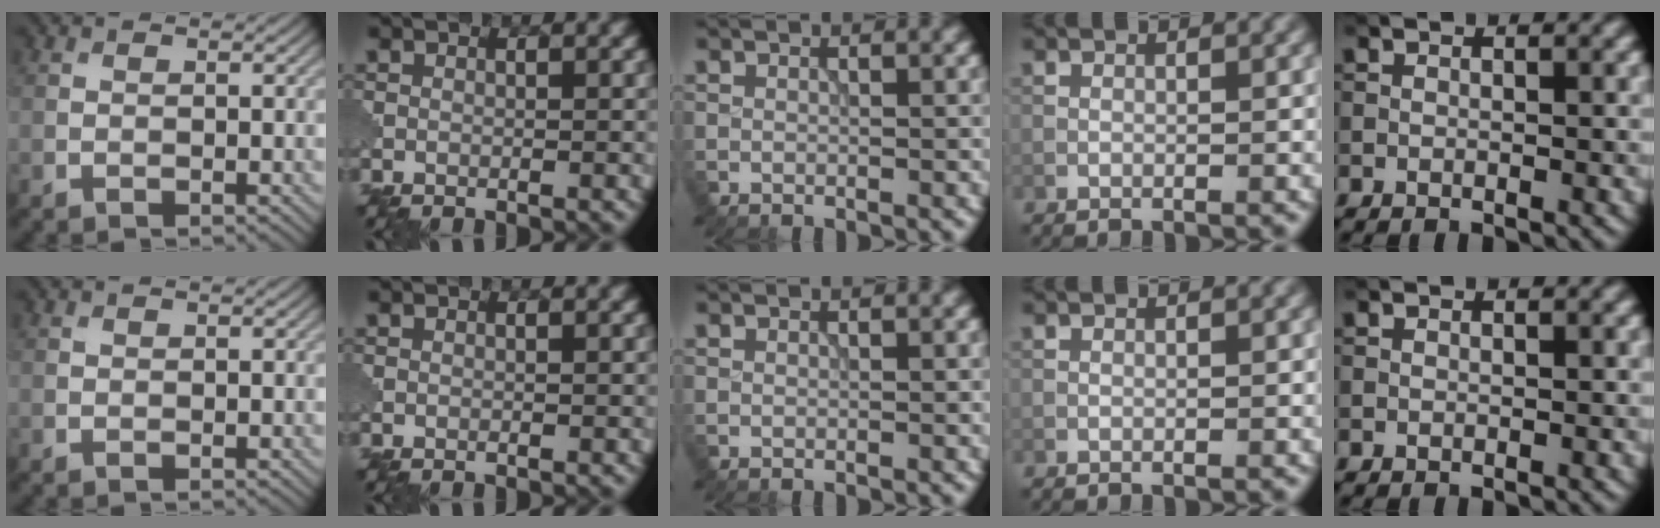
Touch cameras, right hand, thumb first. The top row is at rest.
{}